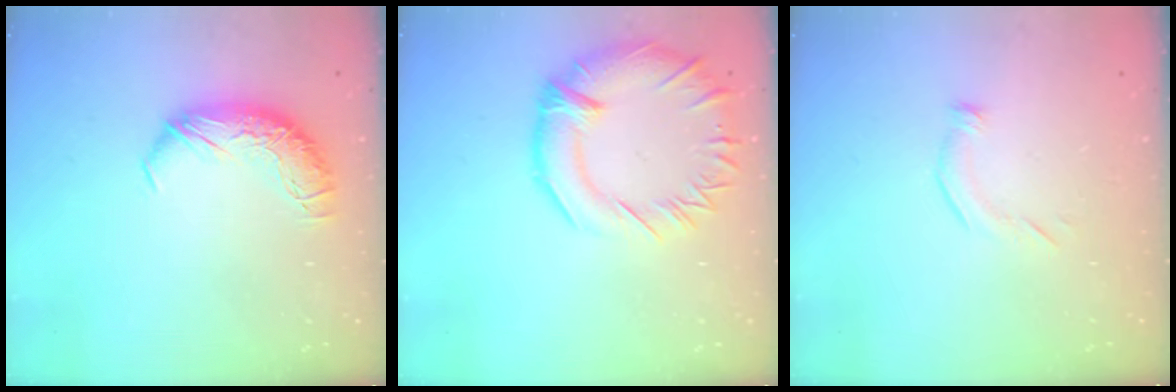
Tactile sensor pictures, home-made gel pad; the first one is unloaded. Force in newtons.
{"total": 6.7, "press": 6.2, "slide": 2.6}
{"total": 4.4, "press": 4.4, "slide": 0.6}